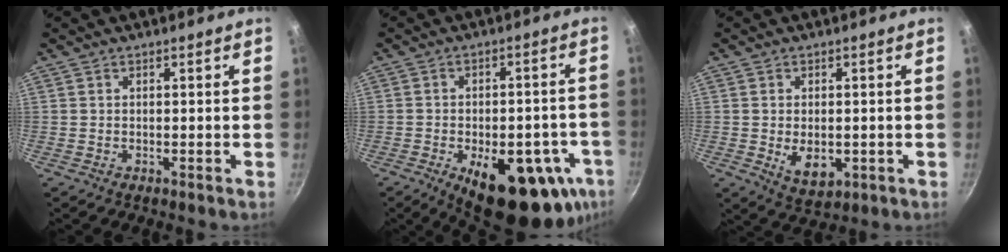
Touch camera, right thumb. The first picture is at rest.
{"total": 21.8, "force": [-9.2, 10.5, 16.7], "torque": [-0.170, 0.017, -0.113]}
{"total": 6.2, "force": [-0.8, 4.0, 4.7], "torque": [-0.066, -0.012, -0.002]}